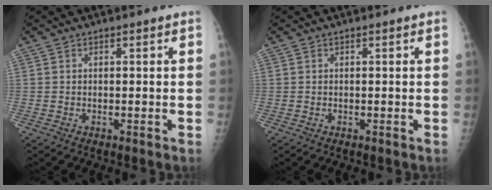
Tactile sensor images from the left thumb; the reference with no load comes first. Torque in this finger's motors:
{"motor_torque": [-0.16, -0.12, 0.04, -0.04, 0.00]}